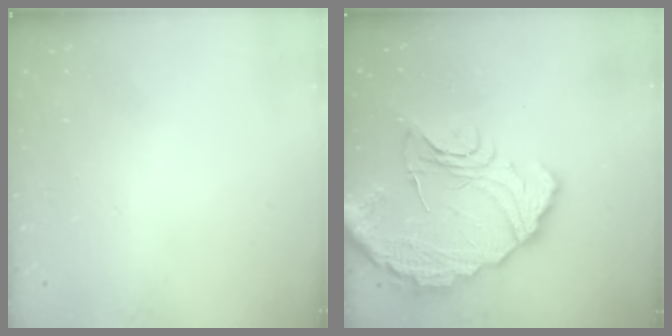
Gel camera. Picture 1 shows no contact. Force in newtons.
{"total": 17.5, "press": 17.5, "slide": 1.1}